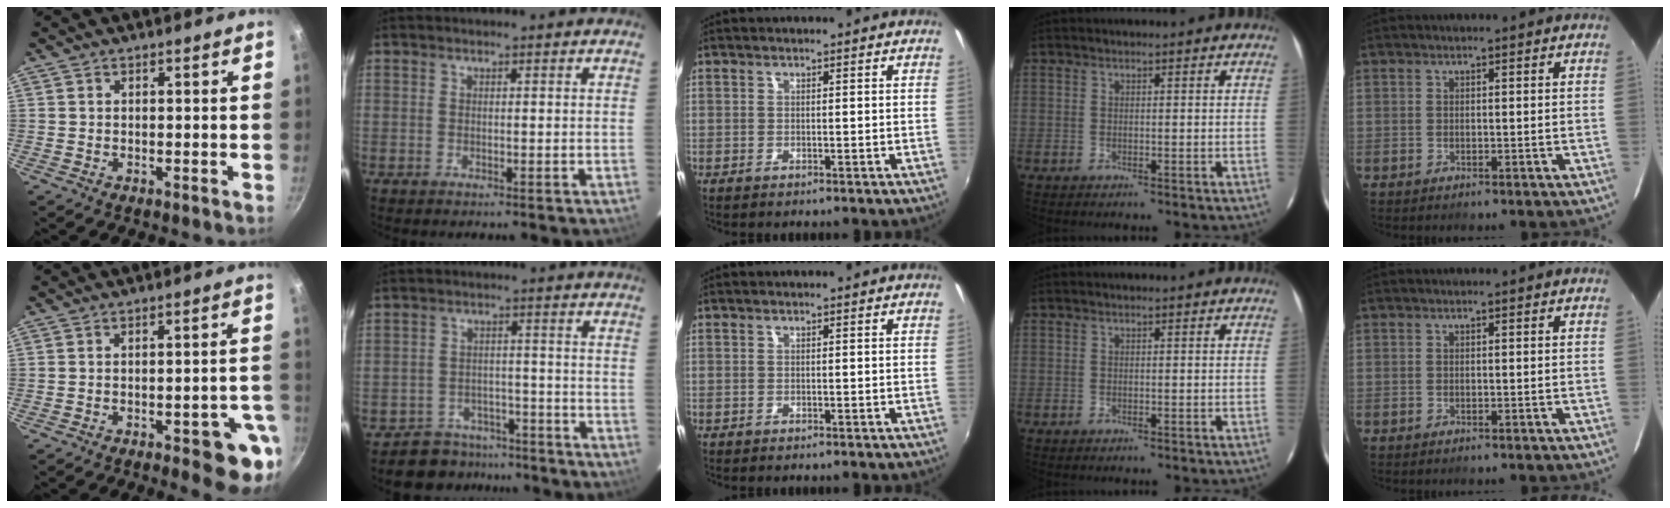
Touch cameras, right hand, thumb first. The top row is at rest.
{"thumb": {"total": 10.0, "force": [-4.5, 3.2, 8.4], "torque": [-0.074, 0.027, -0.050]}, "index": {"total": 7.3, "force": [-5.9, 4.3, 0.0], "torque": [-0.009, 0.031, -0.082]}}